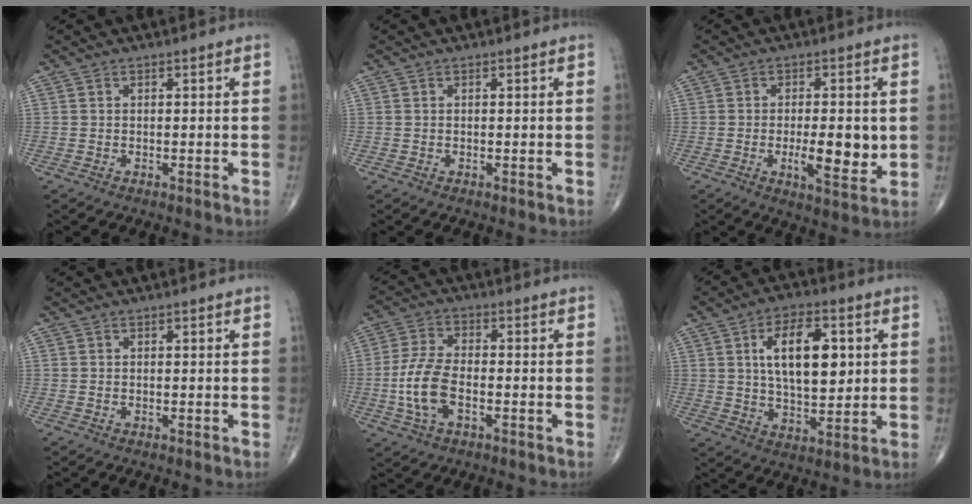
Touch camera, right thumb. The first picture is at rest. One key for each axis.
{"total": 0.0}
{"total": 9.1, "fx": -0.8, "fy": 3.2, "fz": 8.5, "tx": -0.122, "ty": -0.015, "tz": -0.009}
{"total": 0.0}
{"total": 9.1, "fx": -2.3, "fy": 4.6, "fz": 7.5, "tx": -0.164, "ty": 0.016, "tz": -0.047}
{"total": 14.2, "fx": 3.1, "fy": 7.2, "fz": 11.8, "tx": -0.174, "ty": -0.008, "tz": 0.054}